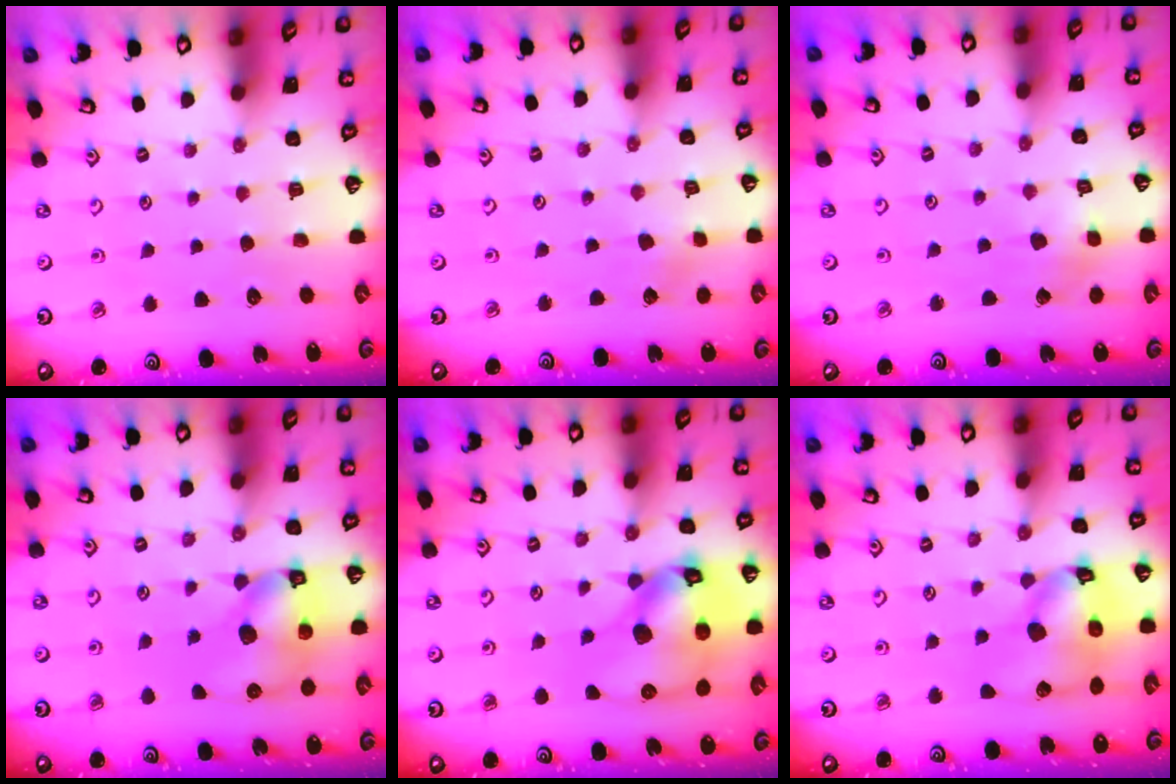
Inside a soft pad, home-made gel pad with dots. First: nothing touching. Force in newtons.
{"total": 1.8, "press": 1.8, "slide": 0.2}
{"total": 3.6, "press": 3.6, "slide": 0.4}
{"total": 10.6, "press": 10.5, "slide": 1.7}
{"total": 18.4, "press": 18.2, "slide": 2.5}
{"total": 14.1, "press": 13.9, "slide": 2.0}